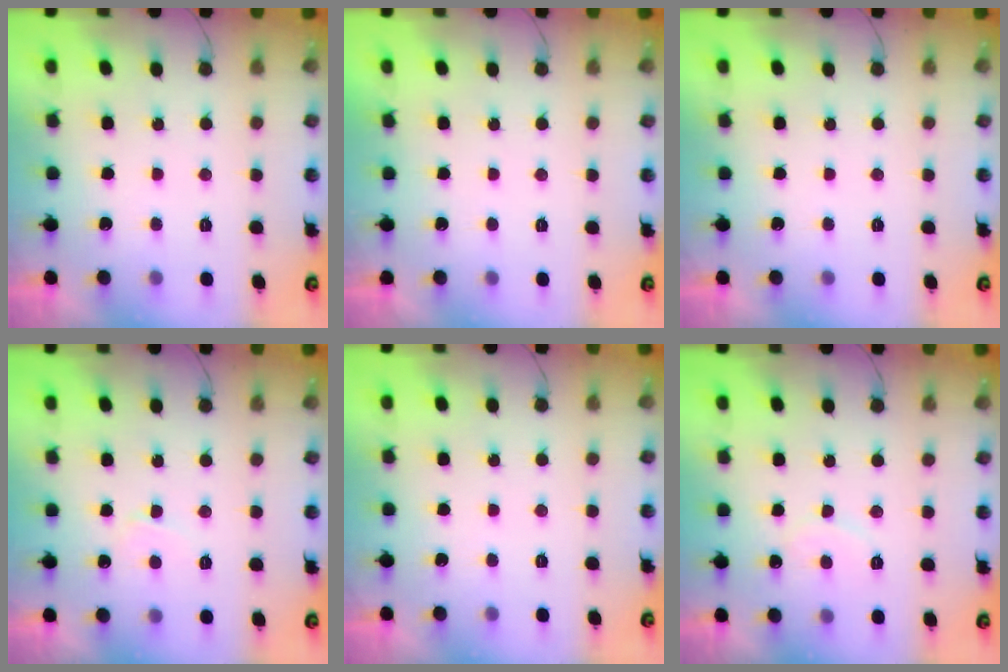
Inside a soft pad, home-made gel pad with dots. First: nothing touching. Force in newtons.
{"total": 1.7, "press": 1.7, "slide": 0.0}
{"total": 0.0}
{"total": 4.2, "press": 4.2, "slide": 0.3}
{"total": 0.0}
{"total": 7.1, "press": 7.1, "slide": 0.5}